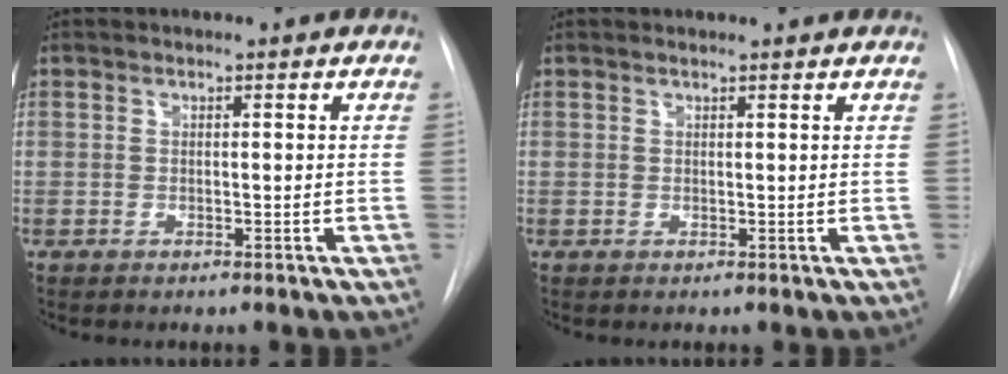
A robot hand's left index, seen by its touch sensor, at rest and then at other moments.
{"total": 1.4, "force": [1.4, -0.1, 0.3], "torque": [-0.011, 0.008, 0.018]}